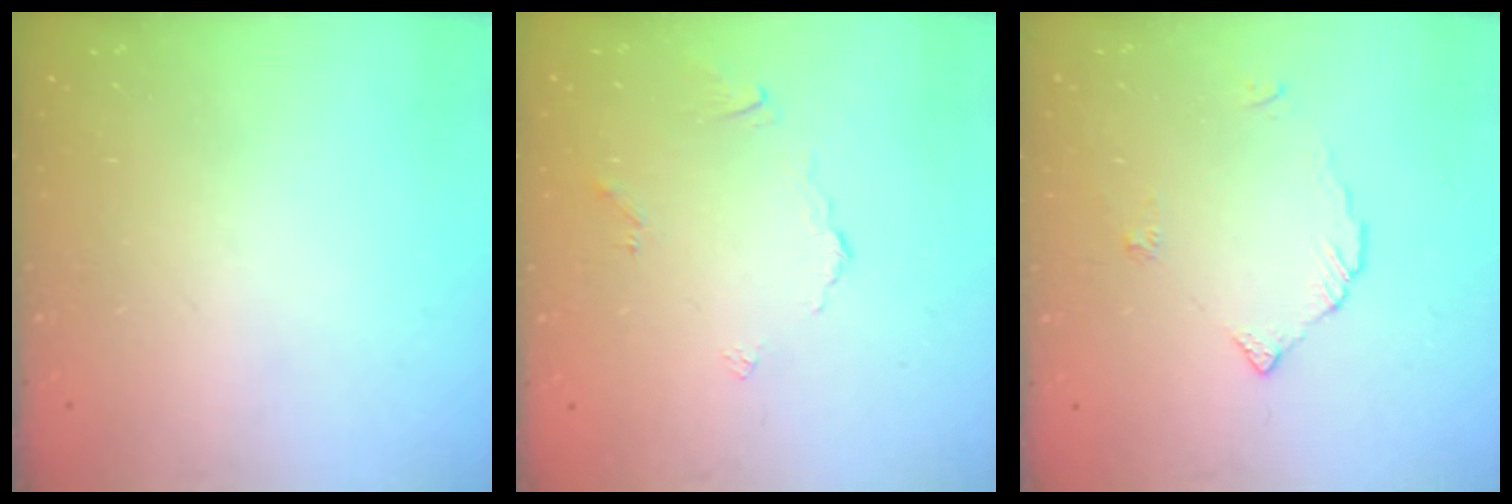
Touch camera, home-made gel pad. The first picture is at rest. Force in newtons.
{"total": 2.6, "press": 2.6, "slide": 0.6}
{"total": 2.9, "press": 2.9, "slide": 0.1}